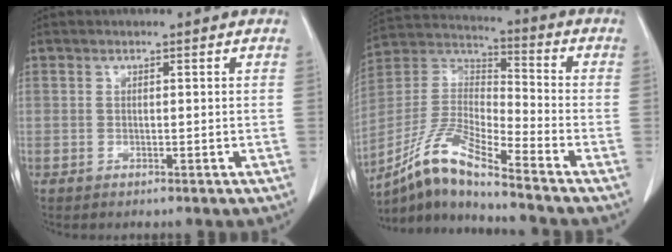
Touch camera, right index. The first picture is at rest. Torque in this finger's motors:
{"motor_torque": [0.62, -0.59, 0.18, 0.11]}